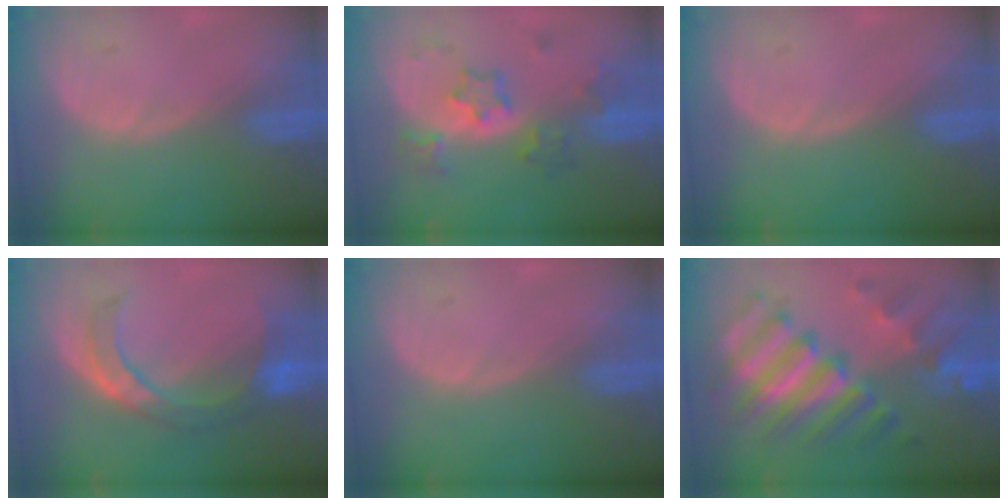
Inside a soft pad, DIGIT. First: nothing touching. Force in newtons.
{"total": 6.1, "press": 5.8, "slide": 1.7}
{"total": 0.0}
{"total": 7.5, "press": 7.2, "slide": 2.0}
{"total": 0.0}
{"total": 11.8, "press": 11.7, "slide": 1.1}